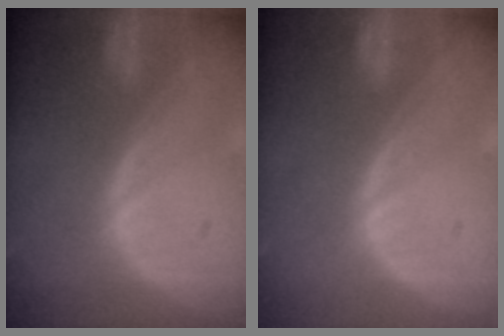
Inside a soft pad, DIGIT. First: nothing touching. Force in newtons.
{"total": 0.0}